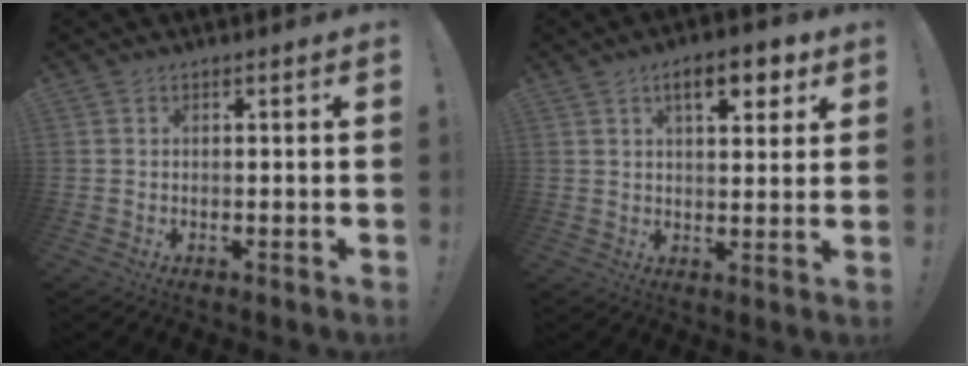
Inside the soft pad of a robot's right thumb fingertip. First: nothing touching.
{"total": 9.3, "force": [4.6, 3.7, 7.2], "torque": [-0.097, -0.010, 0.075]}